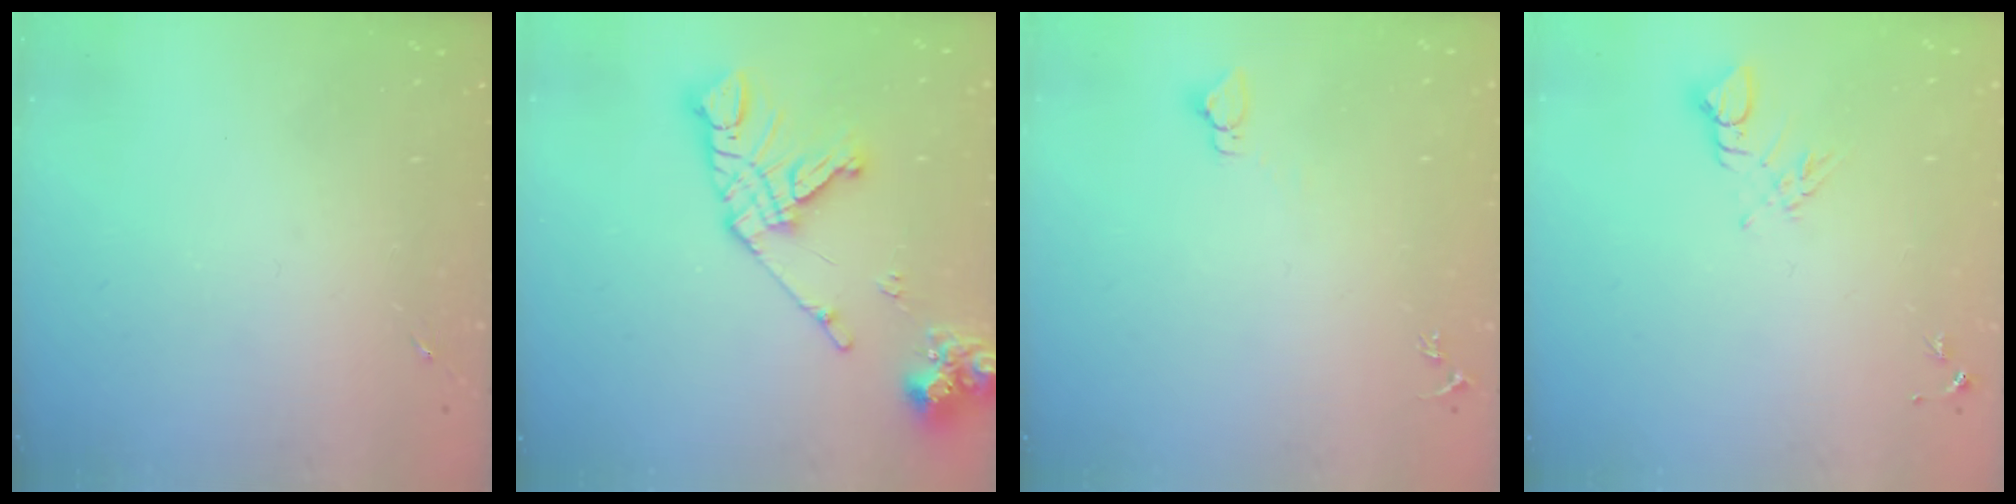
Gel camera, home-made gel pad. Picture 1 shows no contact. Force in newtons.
{"total": 16.6, "press": 16.5, "slide": 2.0}
{"total": 2.9, "press": 2.9, "slide": 0.1}
{"total": 6.6, "press": 6.6, "slide": 0.5}